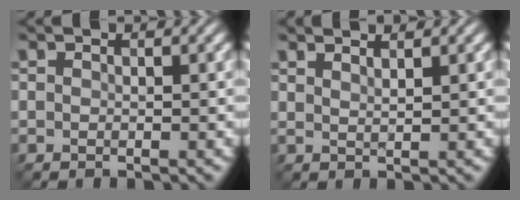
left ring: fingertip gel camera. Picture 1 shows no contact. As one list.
[{"total": 1.9, "force": [1.5, 0.5, 1.0], "torque": [-0.002, 0.002, 0.013]}]